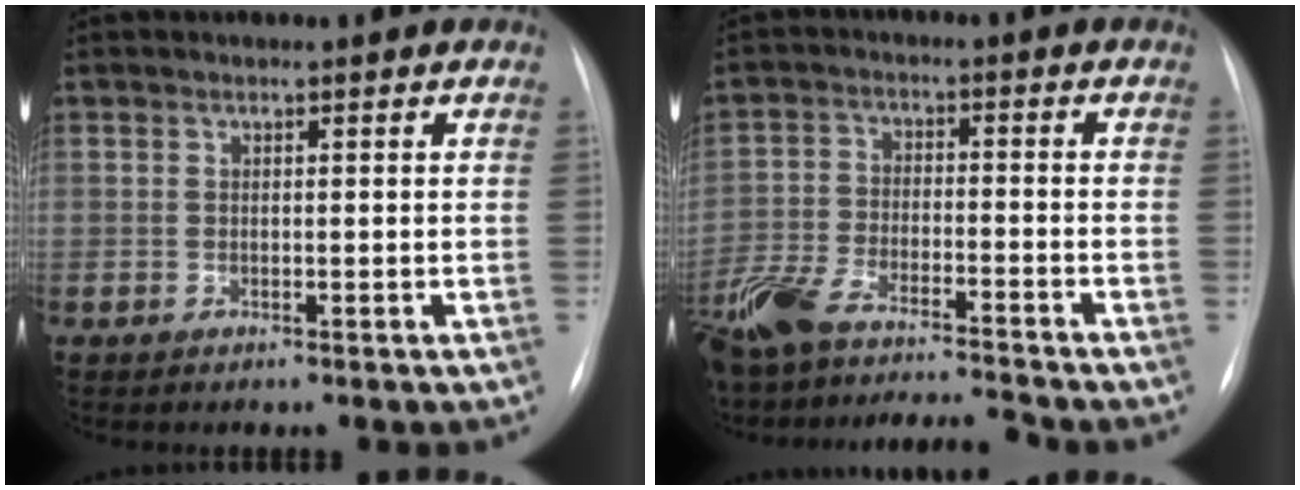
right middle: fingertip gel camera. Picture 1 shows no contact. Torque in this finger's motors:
{"motor_torque": [0.88, -0.79, 0.27, 0.10]}